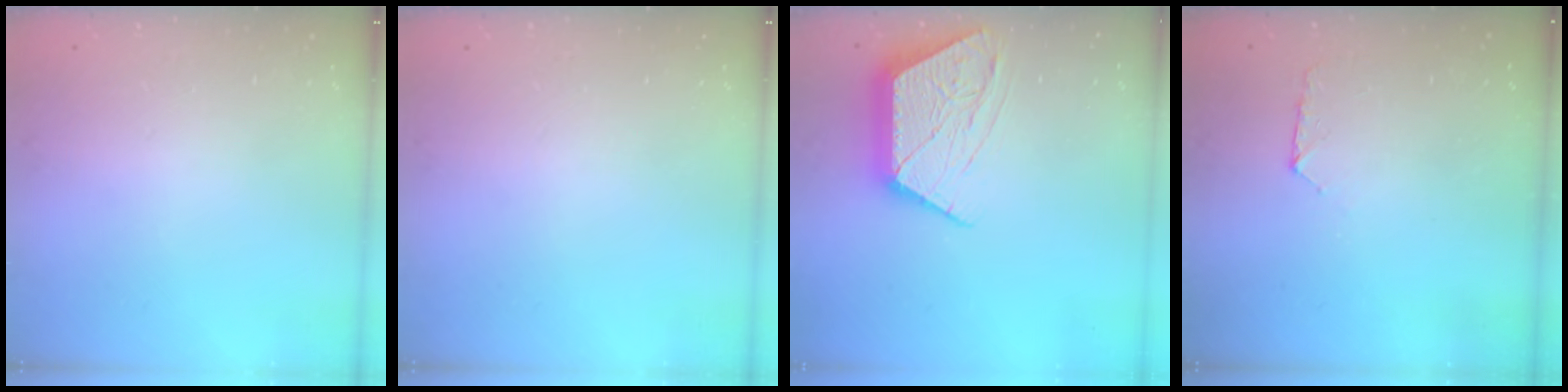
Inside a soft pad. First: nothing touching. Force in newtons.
{"total": 0.0}
{"total": 13.4, "press": 13.4, "slide": 0.7}
{"total": 5.4, "press": 5.4, "slide": 0.5}